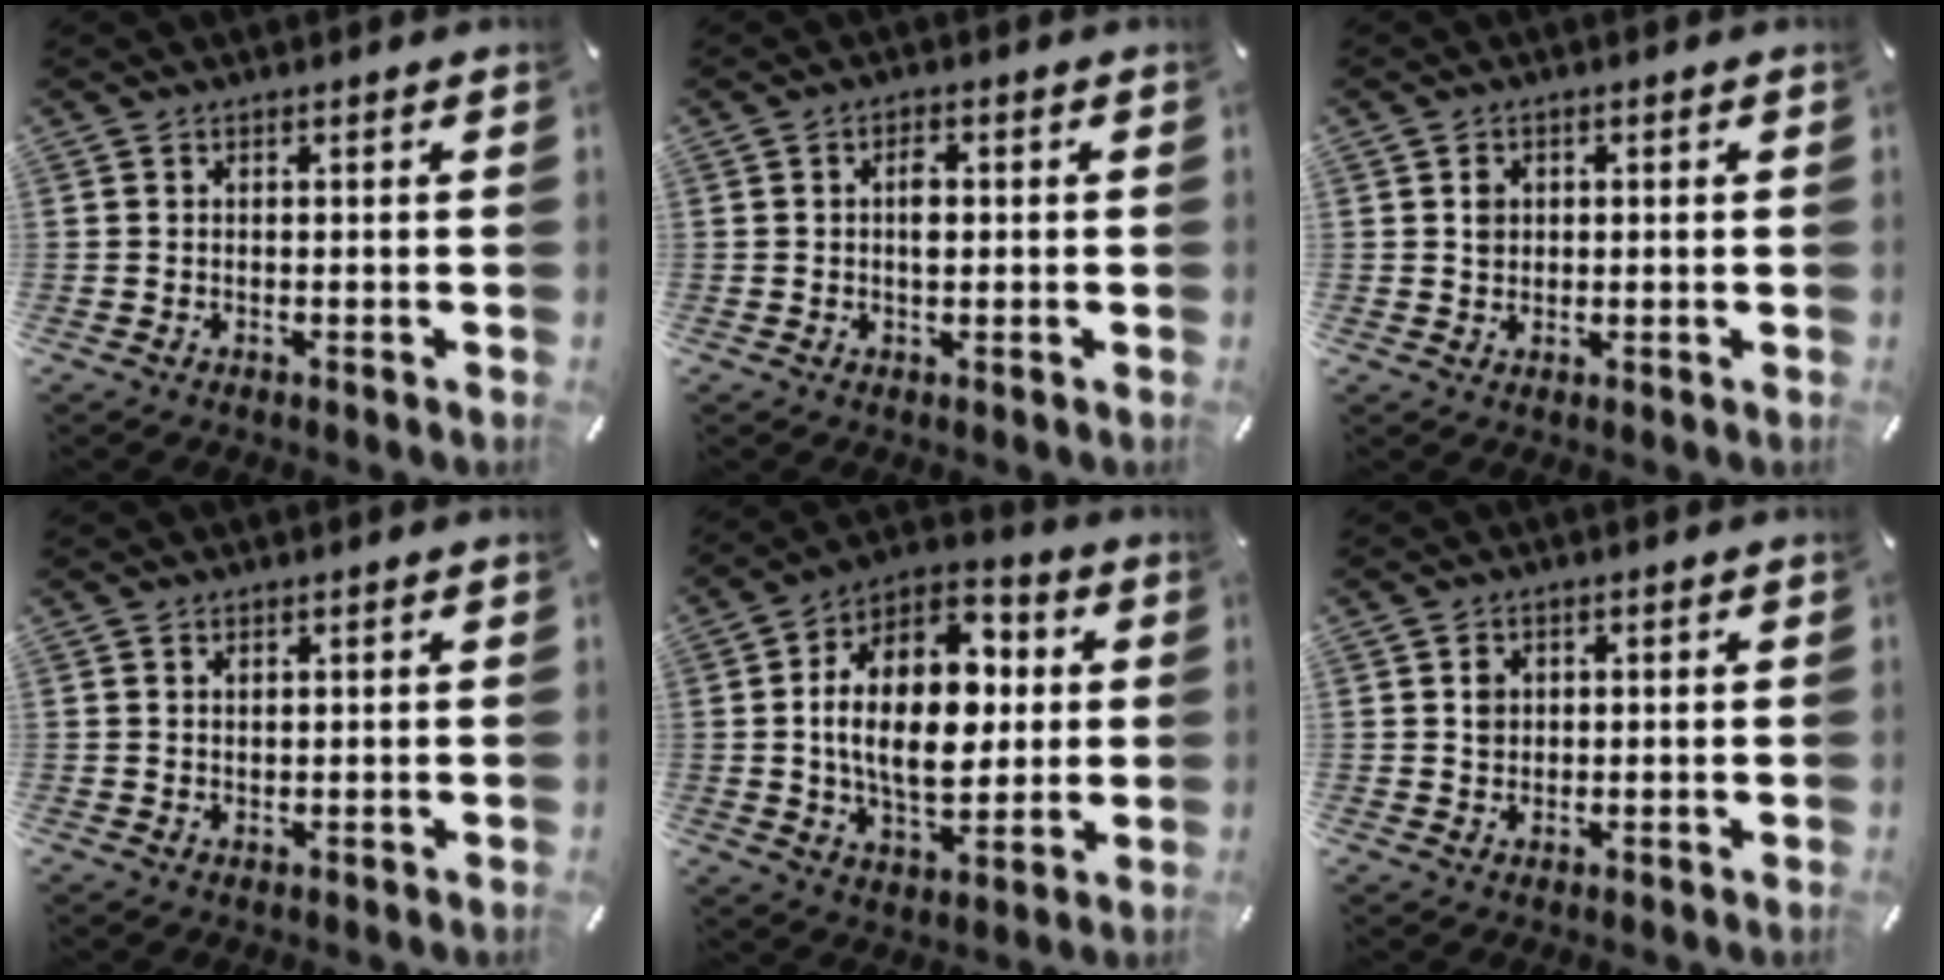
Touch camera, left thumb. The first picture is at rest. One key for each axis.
{"total": 3.2, "fx": 0.3, "fy": 1.8, "fz": 2.6, "tx": -0.037, "ty": -0.001, "tz": 0.000}
{"total": 2.3, "fx": 0.4, "fy": 2.1, "fz": 0.9, "tx": -0.013, "ty": 0.005, "tz": 0.002}
{"total": 1.0, "fx": 0.8, "fy": 0.6, "fz": 0.2, "tx": -0.003, "ty": 0.001, "tz": 0.015}
{"total": 19.8, "fx": 1.5, "fy": 12.8, "fz": 15.0, "tx": -0.270, "ty": -0.001, "tz": 0.023}
{"total": 2.7, "fx": 0.5, "fy": 2.4, "fz": 0.9, "tx": -0.006, "ty": 0.000, "tz": 0.003}